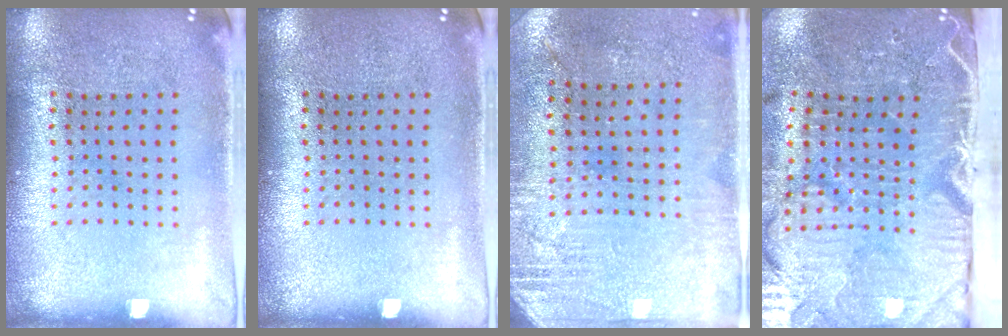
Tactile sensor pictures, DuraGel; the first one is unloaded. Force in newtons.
{"total": 0.0}
{"total": 2.8, "press": 2.5, "slide": 1.4}
{"total": 5.3, "press": 4.3, "slide": 3.1}